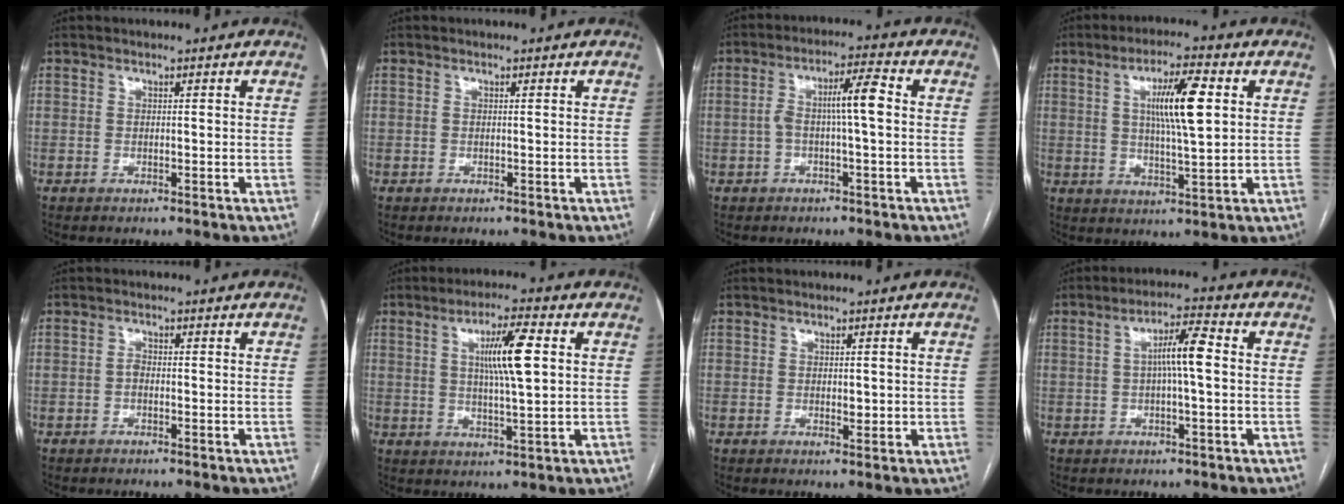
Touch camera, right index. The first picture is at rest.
{"total": 0.0}
{"total": 6.5, "force": [0.0, 0.7, 6.5], "torque": [-0.116, 0.022, -0.001]}
{"total": 9.9, "force": [2.3, 1.1, 9.6], "torque": [-0.169, 0.002, 0.040]}
{"total": 0.9, "force": [-0.4, 0.5, 0.7], "torque": [-0.012, 0.003, -0.010]}
{"total": 8.7, "force": [1.9, 0.6, 8.5], "torque": [-0.151, 0.002, 0.033]}
{"total": 1.8, "force": [0.1, 0.9, 1.6], "torque": [-0.021, -0.004, 0.004]}
{"total": 6.1, "force": [0.3, 0.5, 6.0], "torque": [-0.106, 0.015, 0.004]}